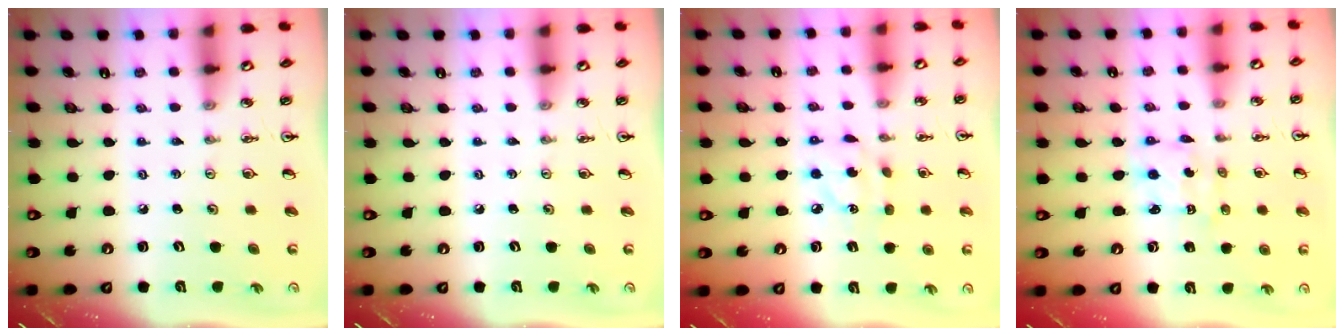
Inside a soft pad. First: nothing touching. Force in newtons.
{"total": 0.0}
{"total": 5.8, "press": 5.8, "slide": 0.2}
{"total": 2.6, "press": 2.6, "slide": 0.1}